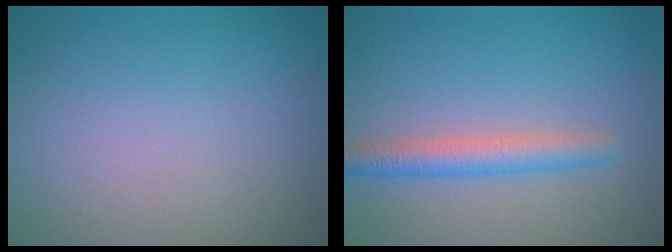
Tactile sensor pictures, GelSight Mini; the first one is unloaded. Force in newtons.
{"total": 2.9, "press": 2.9, "slide": 0.1}